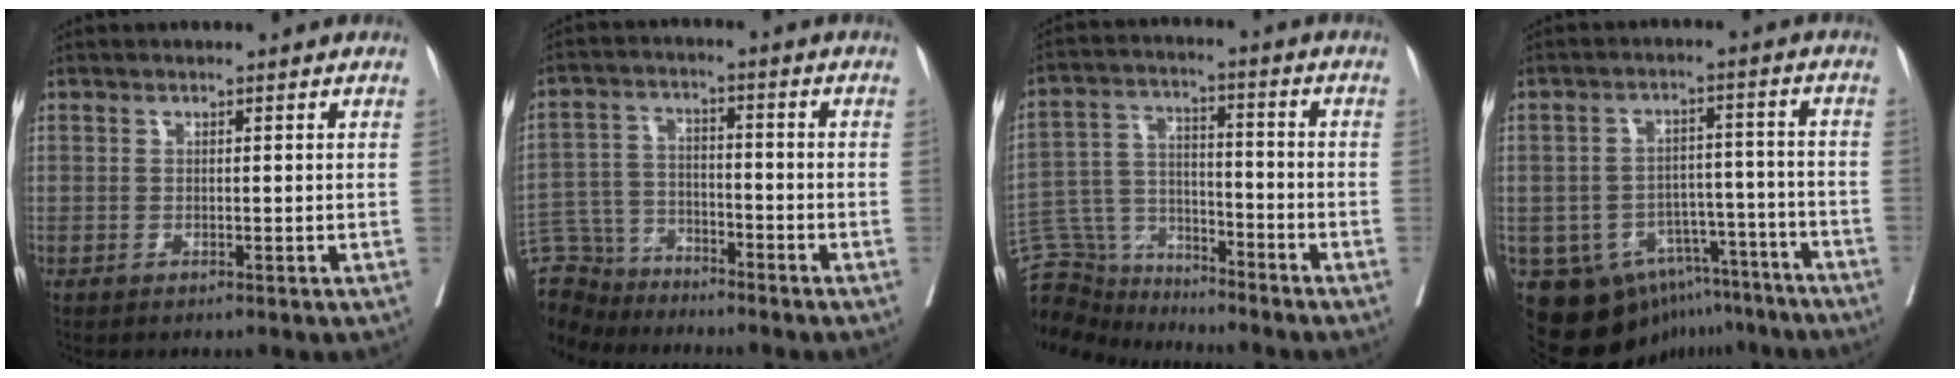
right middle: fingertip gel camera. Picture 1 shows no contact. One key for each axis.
{"total": 9.7, "fx": -9.0, "fy": 3.6, "fz": -0.1, "tx": -0.013, "ty": 0.024, "tz": -0.168}
{"total": 10.1, "fx": -9.7, "fy": 2.9, "fz": 0.1, "tx": -0.010, "ty": 0.046, "tz": -0.176}
{"total": 13.9, "fx": -9.7, "fy": 9.0, "fz": 4.2, "tx": -0.053, "ty": 0.051, "tz": -0.125}